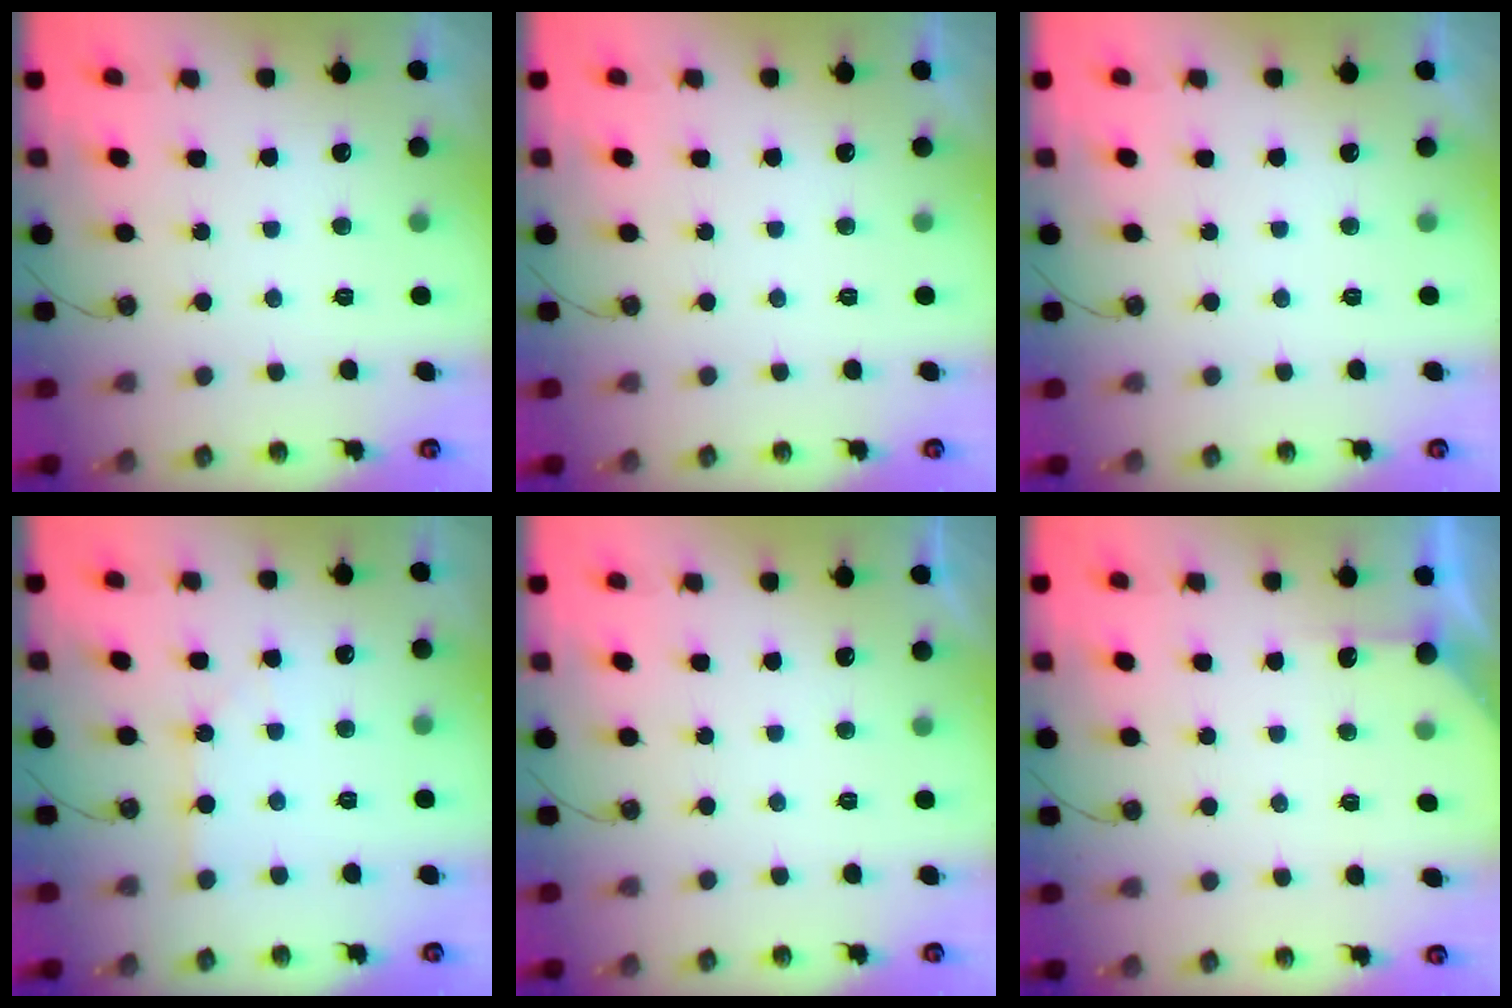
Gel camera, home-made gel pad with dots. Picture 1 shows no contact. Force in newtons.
{"total": 0.0}
{"total": 0.0}
{"total": 1.5, "press": 1.5, "slide": 0.3}
{"total": 0.0}
{"total": 2.3, "press": 2.3, "slide": 0.2}